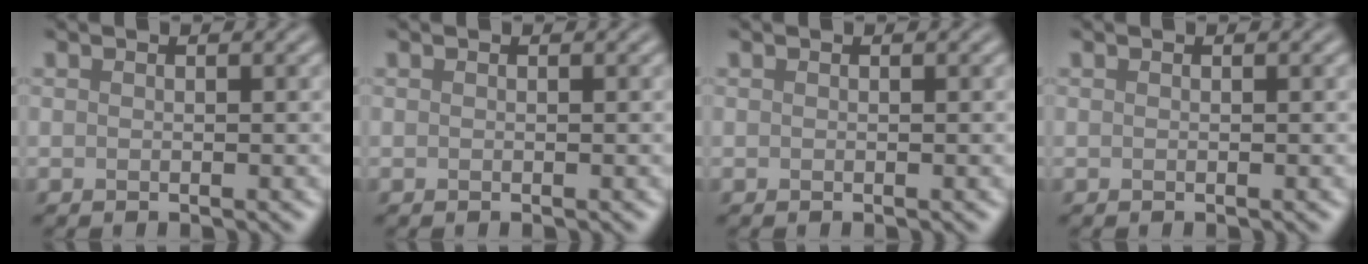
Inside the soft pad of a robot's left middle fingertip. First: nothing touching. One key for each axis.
{"total": 0.0}
{"total": 0.0}
{"total": 0.0}